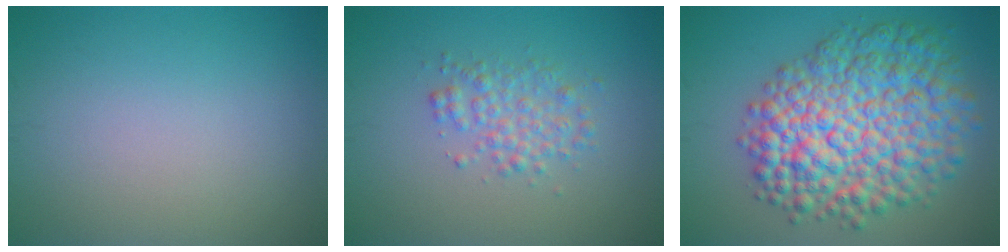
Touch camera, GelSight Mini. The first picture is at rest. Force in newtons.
{"total": 2.6, "press": 2.6, "slide": 0.0}
{"total": 11.3, "press": 11.3, "slide": 0.3}